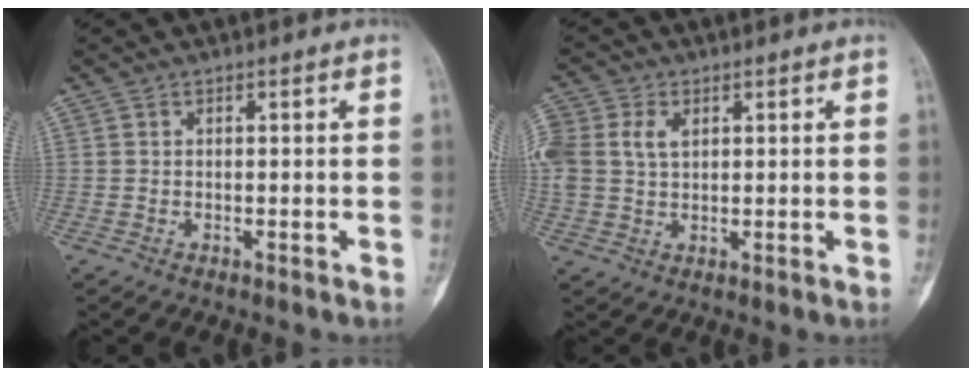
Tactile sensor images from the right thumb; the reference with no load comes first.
{"total": 10.1, "force": [2.8, 7.3, 6.4], "torque": [-0.161, 0.010, 0.056]}